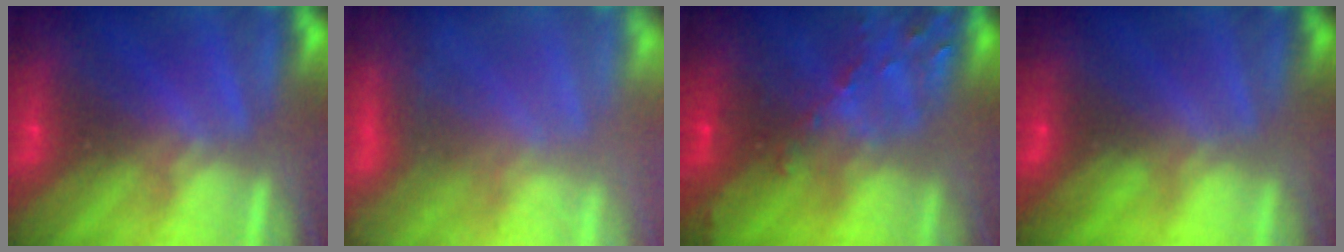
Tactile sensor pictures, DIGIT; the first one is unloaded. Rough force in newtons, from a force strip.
{"total": 5.6}
{"total": 9.8}
{"total": 4.4}